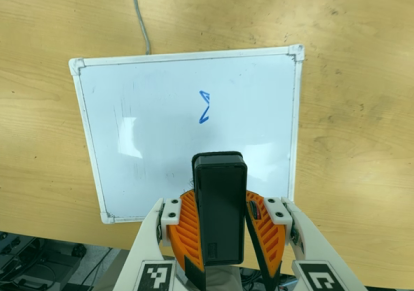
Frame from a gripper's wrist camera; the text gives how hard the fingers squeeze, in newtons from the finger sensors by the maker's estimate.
{"total": 8.2, "left": 8.5, "right": 8.0}